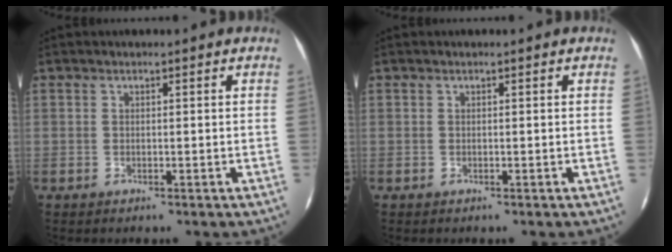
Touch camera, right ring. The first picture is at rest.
{"total": 0.0}